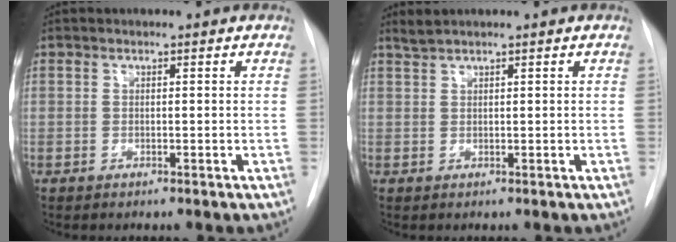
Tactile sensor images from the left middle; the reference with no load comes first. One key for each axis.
{"total": 1.3, "fx": 1.2, "fy": -0.2, "fz": 0.4, "tx": -0.010, "ty": 0.009, "tz": 0.028}